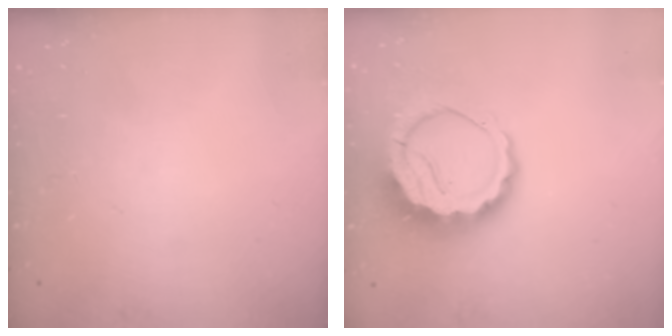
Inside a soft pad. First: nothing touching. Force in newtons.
{"total": 9.5, "press": 9.2, "slide": 2.2}